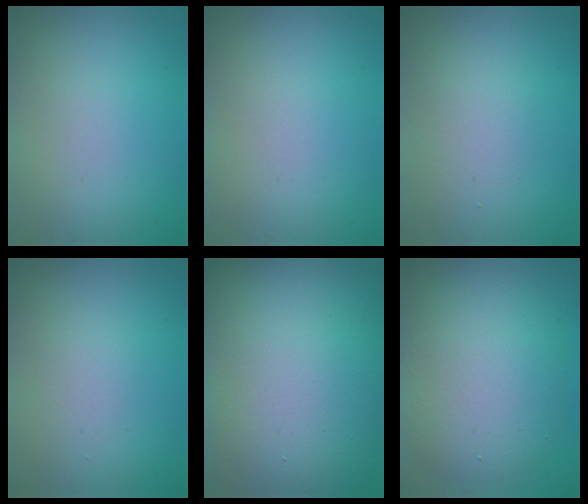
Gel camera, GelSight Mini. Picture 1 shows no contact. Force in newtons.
{"total": 0.0}
{"total": 1.7, "press": 1.7, "slide": 0.2}
{"total": 1.1, "press": 1.1, "slide": 0.0}
{"total": 20.1, "press": 20.1, "slide": 1.2}
{"total": 6.8, "press": 6.8, "slide": 0.5}